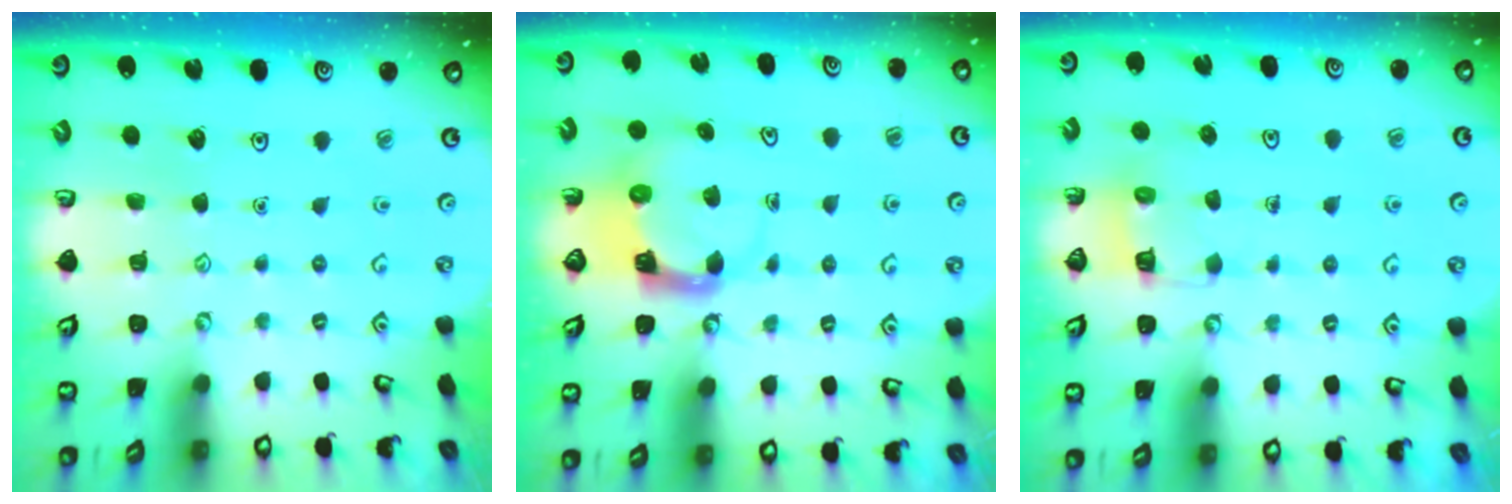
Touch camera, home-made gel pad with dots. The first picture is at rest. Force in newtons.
{"total": 3.8, "press": 3.8, "slide": 0.4}
{"total": 3.6, "press": 3.6, "slide": 0.1}